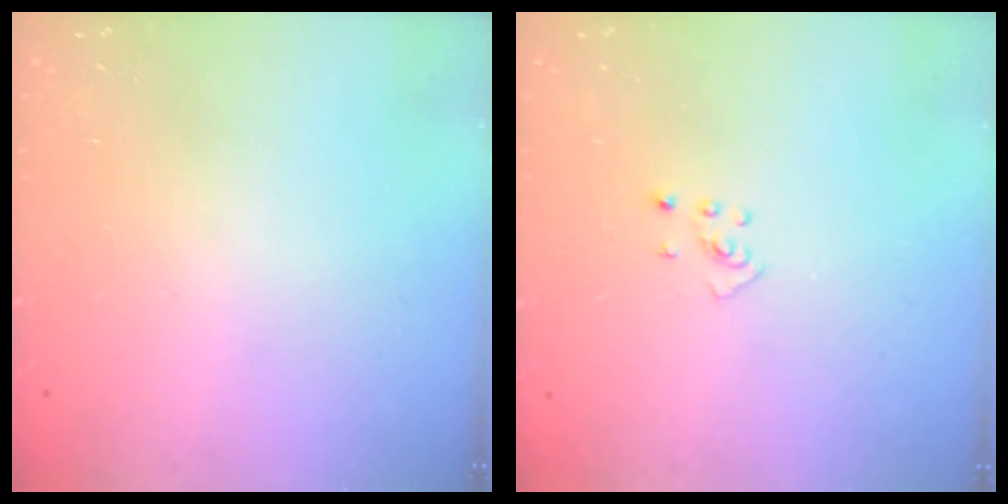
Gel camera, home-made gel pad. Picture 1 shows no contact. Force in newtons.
{"total": 2.7, "press": 2.6, "slide": 0.6}